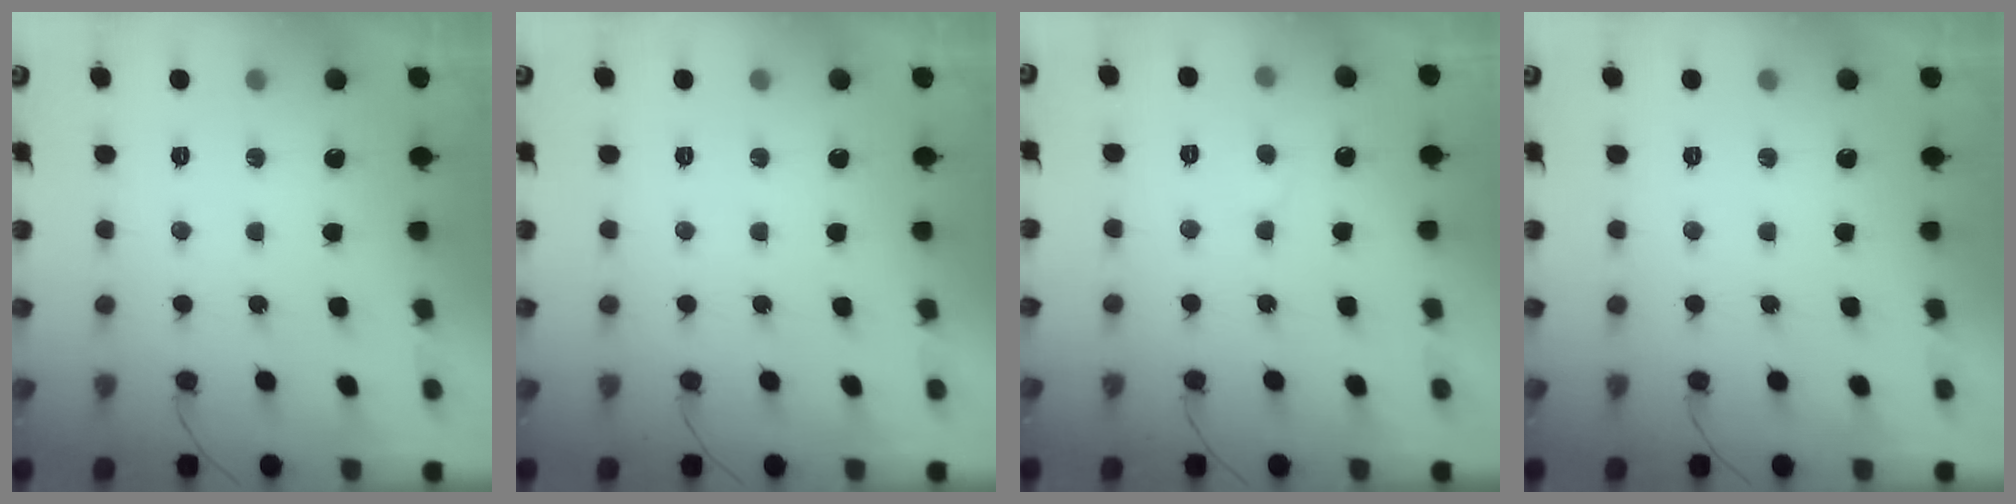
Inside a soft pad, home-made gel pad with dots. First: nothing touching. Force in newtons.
{"total": 0.0}
{"total": 4.4, "press": 4.4, "slide": 0.4}
{"total": 0.0}